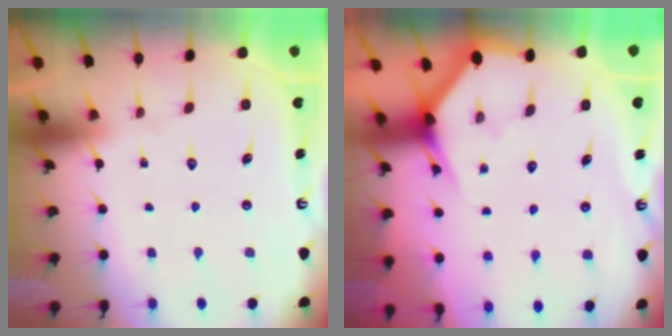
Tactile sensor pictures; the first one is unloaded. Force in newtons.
{"total": 2.7, "press": 2.7, "slide": 0.1}